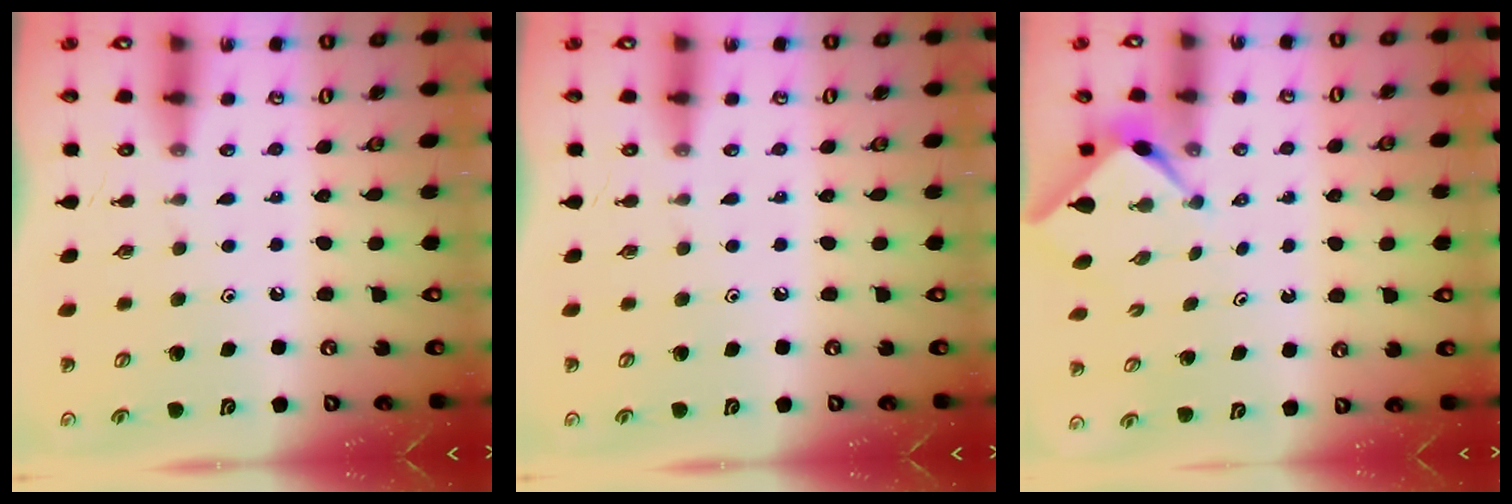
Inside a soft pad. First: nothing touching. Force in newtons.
{"total": 0.0}
{"total": 2.3, "press": 2.3, "slide": 0.1}